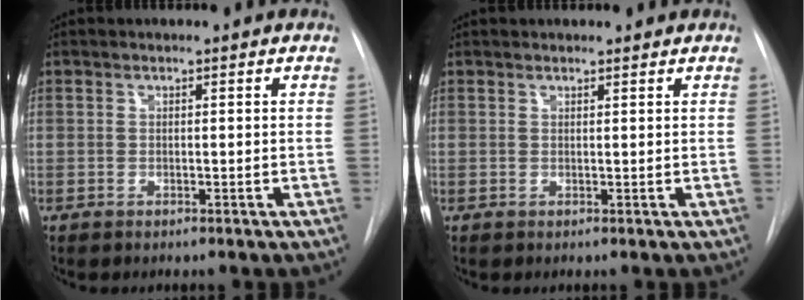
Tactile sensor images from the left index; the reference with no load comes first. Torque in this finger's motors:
{"motor_torque": [0.23, -0.20, -0.21, 0.00]}